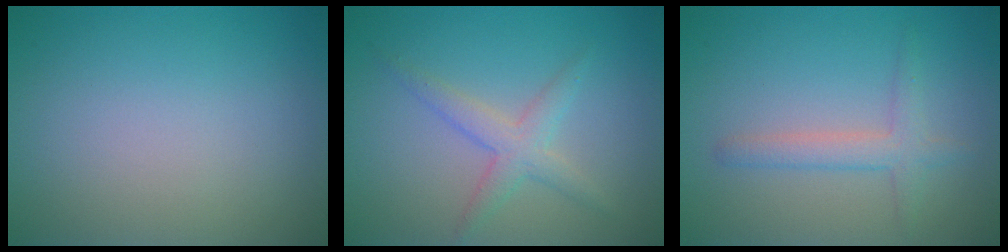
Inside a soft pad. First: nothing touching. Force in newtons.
{"total": 2.5, "press": 2.5, "slide": 0.2}
{"total": 2.4, "press": 2.4, "slide": 0.0}